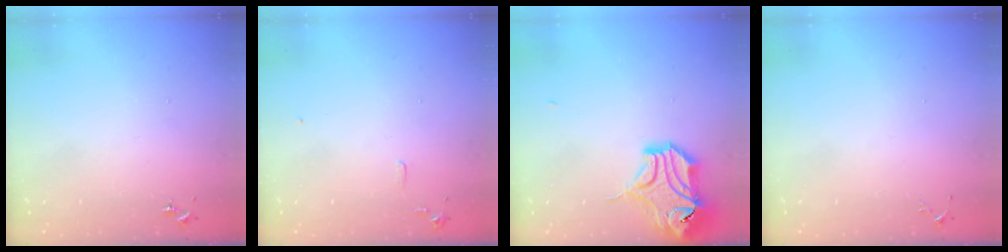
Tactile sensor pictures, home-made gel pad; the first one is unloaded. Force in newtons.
{"total": 5.3, "press": 5.3, "slide": 0.6}
{"total": 16.0, "press": 15.9, "slide": 2.1}
{"total": 4.1, "press": 4.0, "slide": 0.5}